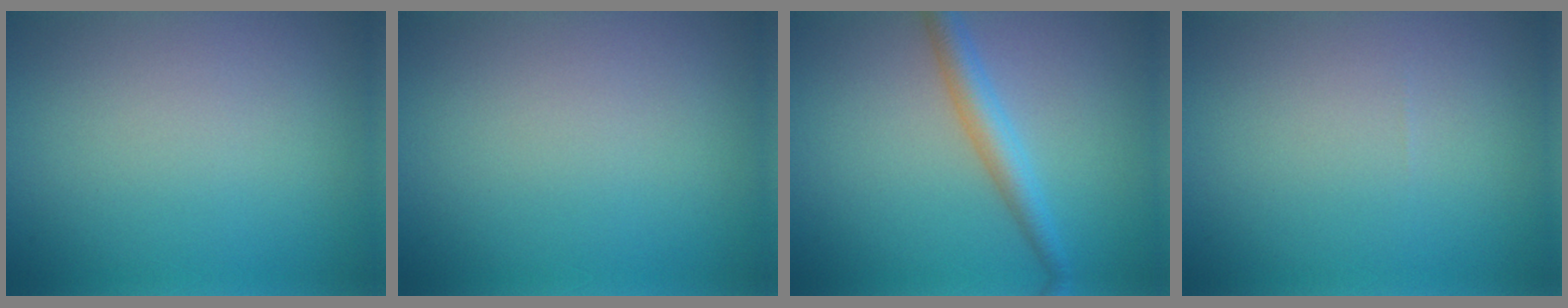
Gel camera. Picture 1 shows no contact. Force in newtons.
{"total": 0.0}
{"total": 3.1, "press": 3.1, "slide": 0.1}
{"total": 0.0}